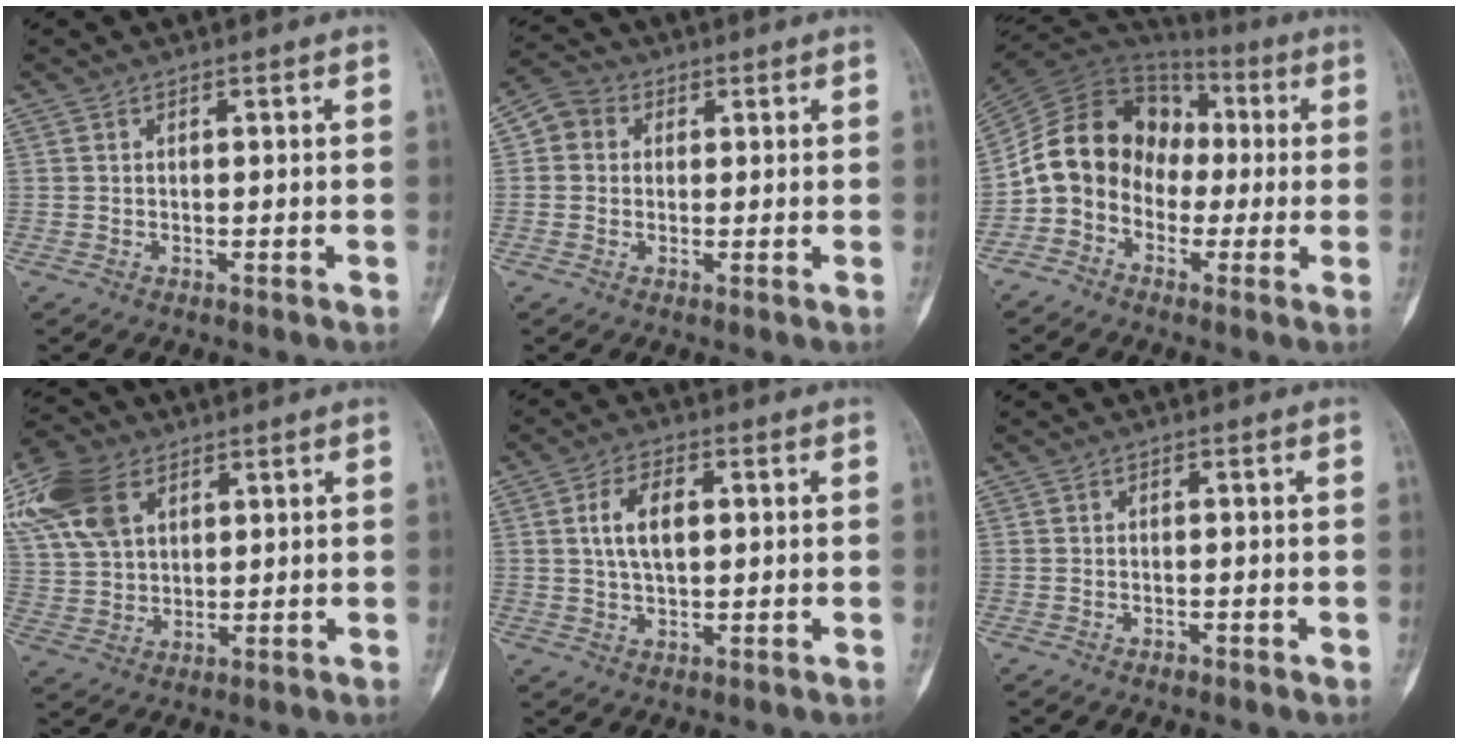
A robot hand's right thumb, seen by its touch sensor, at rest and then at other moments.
{"total": 4.7, "force": [0.8, 4.2, 1.9], "torque": [-0.015, 0.010, 0.006]}
{"total": 14.0, "force": [-1.6, 11.7, 7.5], "torque": [-0.109, 0.053, -0.038]}
{"total": 14.6, "force": [6.7, 9.3, 9.1], "torque": [-0.191, -0.003, 0.133]}
{"total": 6.8, "force": [1.3, 3.6, 5.6], "torque": [-0.098, 0.002, 0.024]}
{"total": 0.8, "force": [-0.5, 0.4, 0.4], "torque": [-0.007, 0.002, -0.008]}